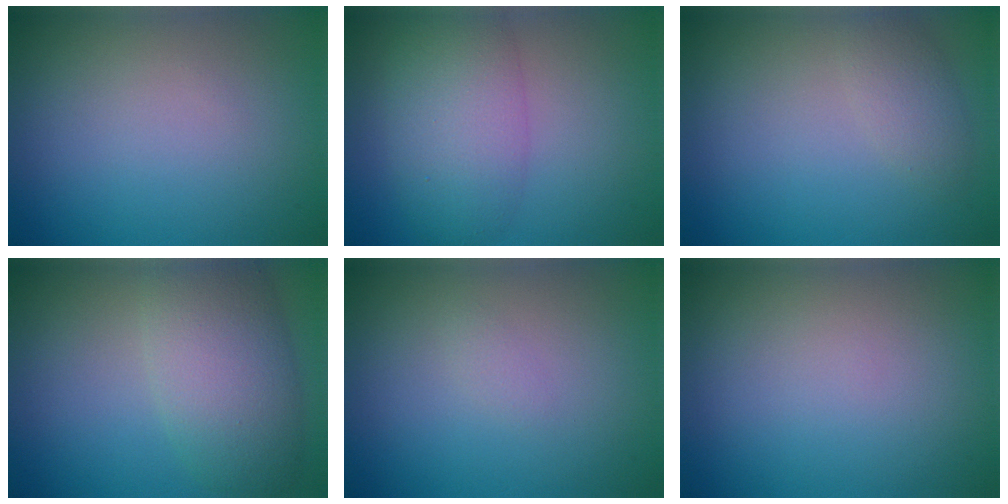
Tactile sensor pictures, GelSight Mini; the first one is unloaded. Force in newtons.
{"total": 5.7, "press": 5.7, "slide": 0.2}
{"total": 1.8, "press": 1.8, "slide": 0.1}
{"total": 6.6, "press": 6.5, "slide": 0.4}
{"total": 0.7, "press": 0.7, "slide": 0.1}
{"total": 0.0}